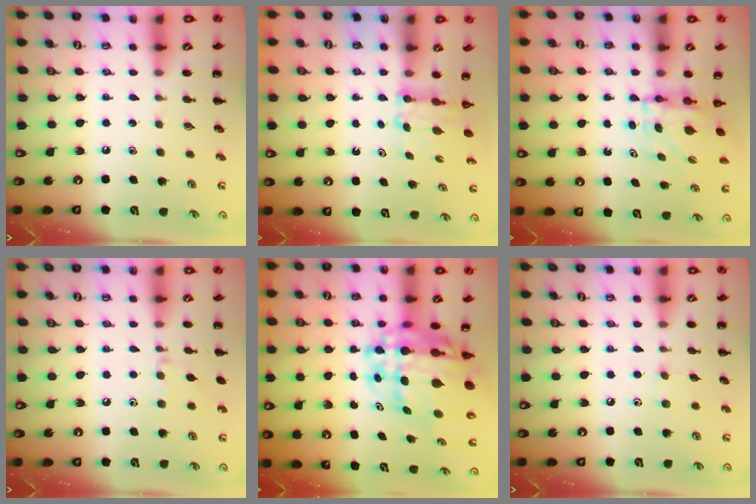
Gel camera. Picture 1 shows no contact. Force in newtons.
{"total": 3.7, "press": 3.6, "slide": 0.6}
{"total": 4.2, "press": 4.2, "slide": 0.1}
{"total": 6.0, "press": 5.7, "slide": 1.9}
{"total": 14.3, "press": 13.6, "slide": 4.3}
{"total": 3.3, "press": 3.0, "slide": 1.4}